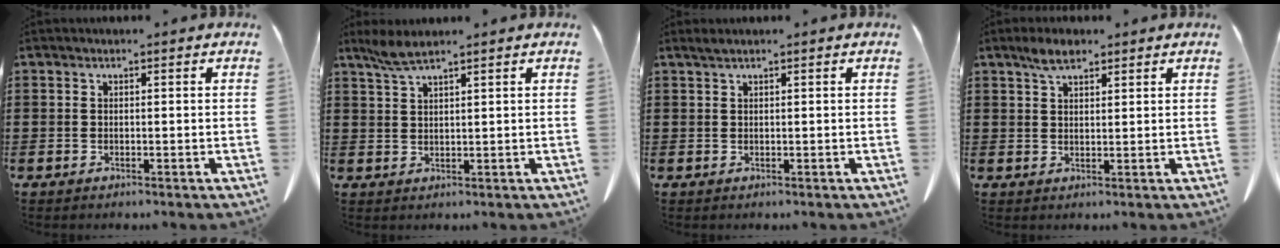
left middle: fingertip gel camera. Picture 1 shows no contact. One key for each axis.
{"total": 3.2, "fx": 2.5, "fy": 0.2, "fz": 2.0, "tx": -0.047, "ty": 0.000, "tz": 0.046}
{"total": 0.8, "fx": 0.6, "fy": -0.1, "fz": 0.6, "tx": -0.013, "ty": -0.002, "tz": 0.012}
{"total": 3.7, "fx": 2.7, "fy": 1.3, "fz": 2.2, "tx": -0.049, "ty": 0.003, "tz": 0.049}